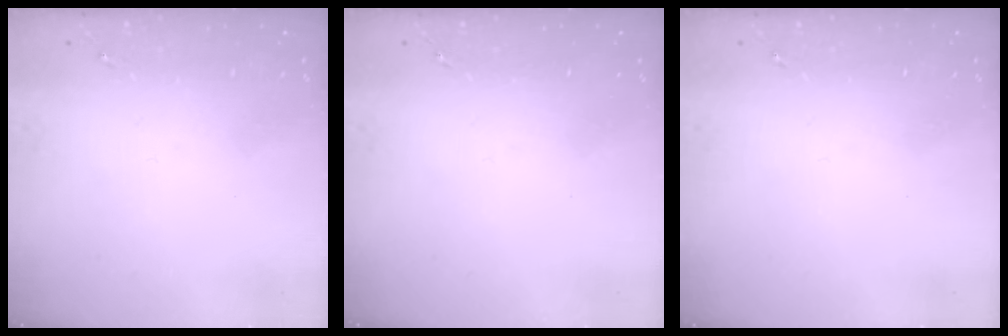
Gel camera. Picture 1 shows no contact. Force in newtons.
{"total": 0.0}
{"total": 0.0}